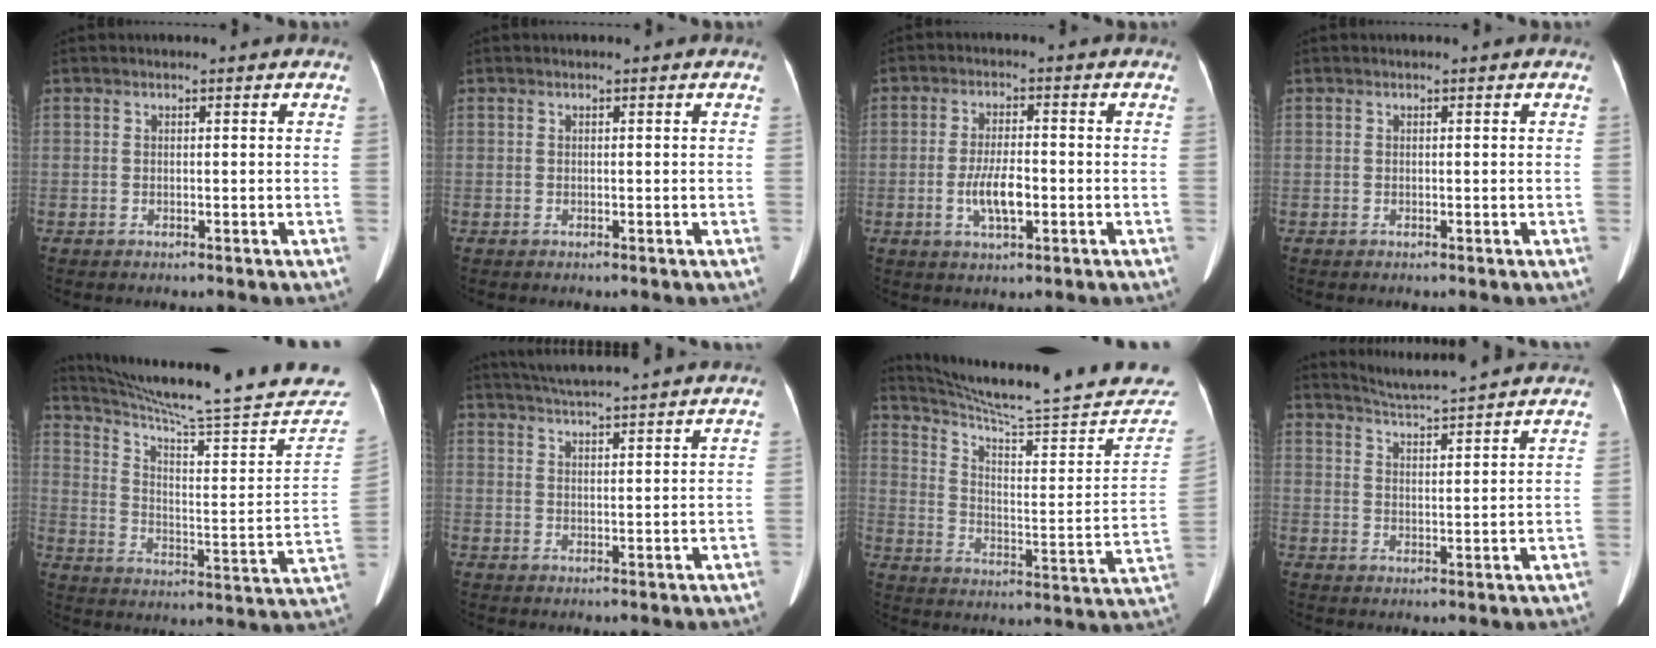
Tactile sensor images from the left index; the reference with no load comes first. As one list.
[{"total": 0.0}, {"total": 5.5, "force": [-1.6, 1.5, 5.1], "torque": [-0.098, -0.009, -0.027]}, {"total": 0.0}, {"total": 29.9, "force": [27.3, 0.4, 12.1], "torque": [-0.192, -0.135, 0.349]}, {"total": 13.6, "force": [12.5, -0.4, 5.4], "torque": [-0.096, 0.009, 0.170]}, {"total": 29.5, "force": [27.4, 1.1, 10.9], "torque": [-0.170, -0.132, 0.351]}, {"total": 14.0, "force": [13.2, -0.2, 4.4], "torque": [-0.078, -0.008, 0.173]}]